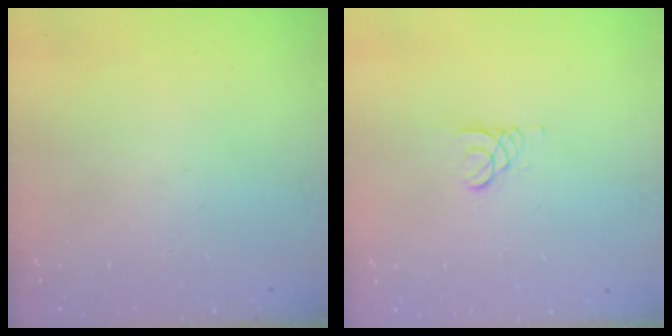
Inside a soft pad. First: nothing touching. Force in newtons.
{"total": 0.7, "press": 0.7, "slide": 0.1}